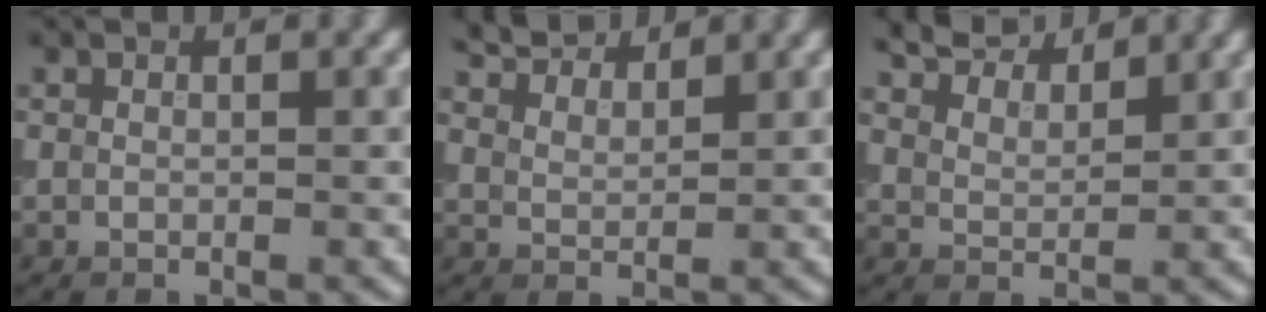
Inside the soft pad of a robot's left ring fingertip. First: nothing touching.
{"total": 4.2, "force": [3.9, 1.0, 1.2], "torque": [-0.030, 0.006, 0.073]}
{"total": 6.8, "force": [6.1, 1.9, 2.4], "torque": [-0.052, 0.012, 0.095]}